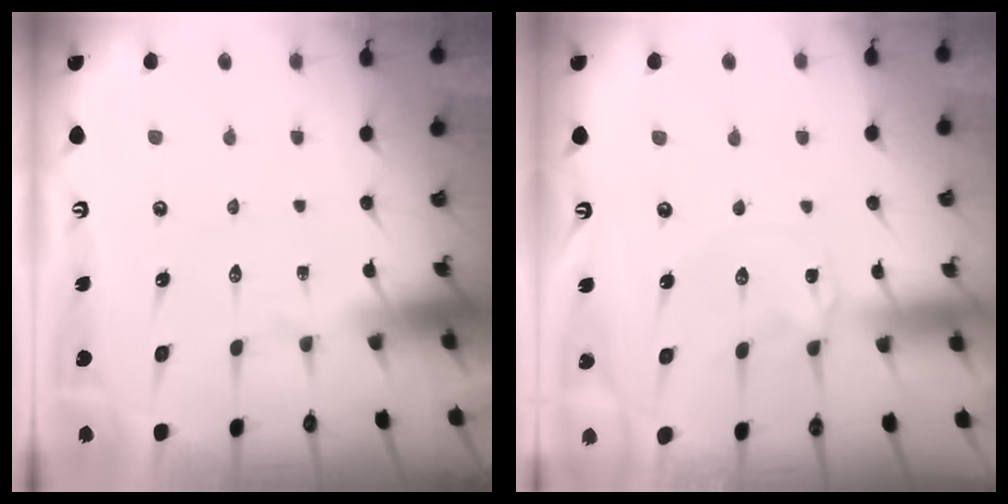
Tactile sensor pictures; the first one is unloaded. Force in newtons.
{"total": 3.0, "press": 2.9, "slide": 0.4}